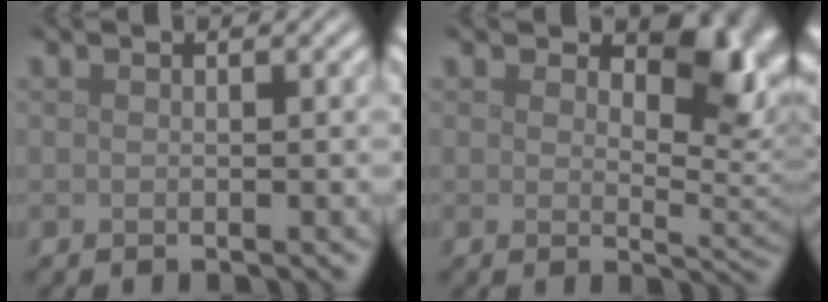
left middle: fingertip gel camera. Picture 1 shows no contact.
{"total": 5.6, "force": [2.2, 3.1, 4.1], "torque": [-0.051, -0.011, 0.028]}